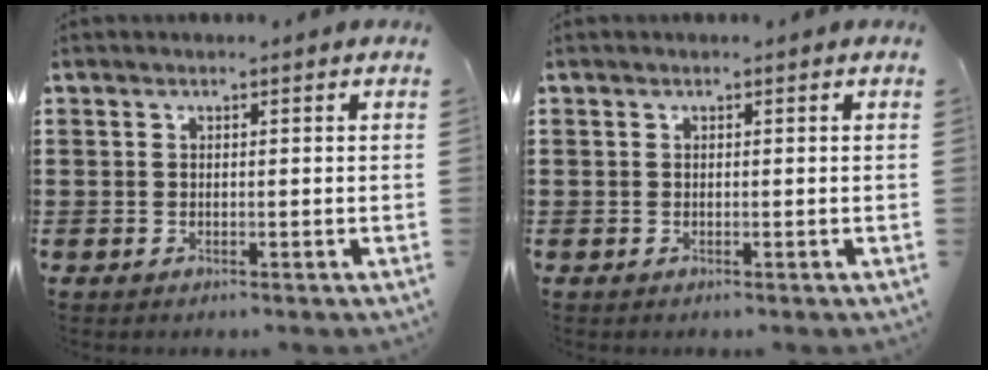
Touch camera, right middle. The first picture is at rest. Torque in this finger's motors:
{"motor_torque": [-0.14, -0.03, 0.01, -0.01]}